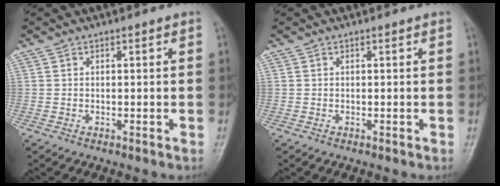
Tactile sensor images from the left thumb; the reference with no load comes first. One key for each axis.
{"total": 0.0}